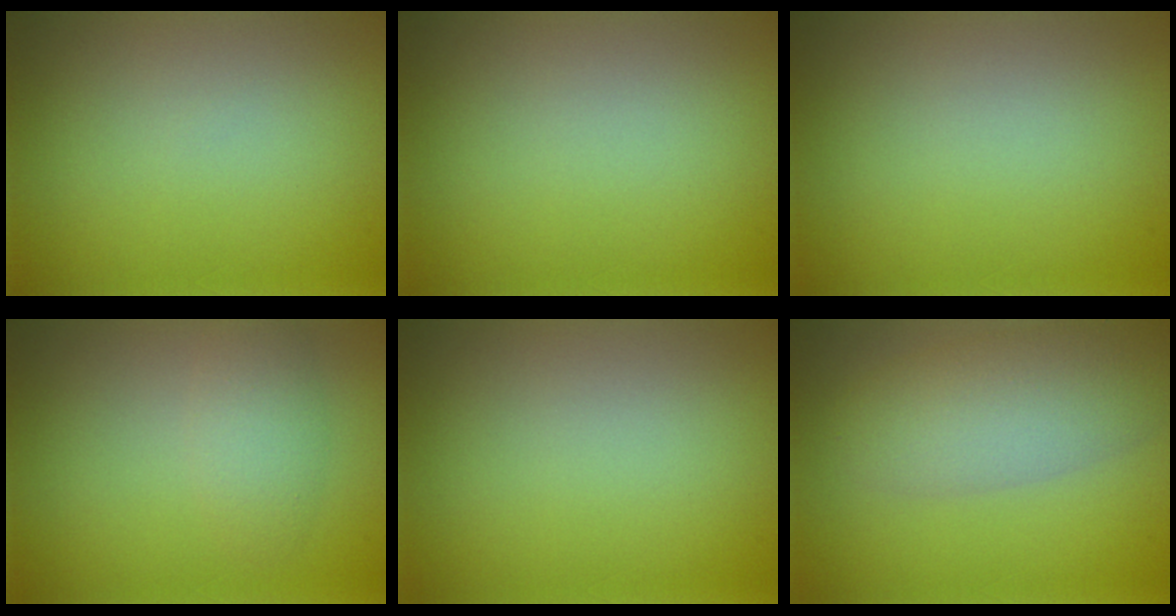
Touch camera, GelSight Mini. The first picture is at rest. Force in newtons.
{"total": 0.0}
{"total": 0.0}
{"total": 2.4, "press": 2.4, "slide": 0.0}
{"total": 0.0}
{"total": 5.5, "press": 5.5, "slide": 0.3}